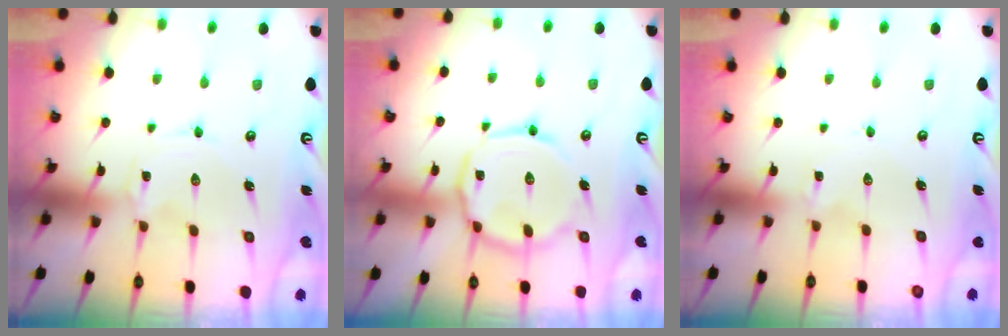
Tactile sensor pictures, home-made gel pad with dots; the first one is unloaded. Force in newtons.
{"total": 13.7, "press": 13.7, "slide": 1.1}
{"total": 0.0}